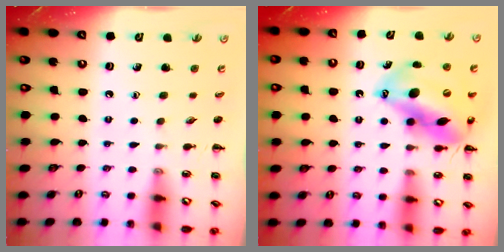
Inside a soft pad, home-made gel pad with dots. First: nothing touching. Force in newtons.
{"total": 18.4, "press": 17.7, "slide": 5.1}